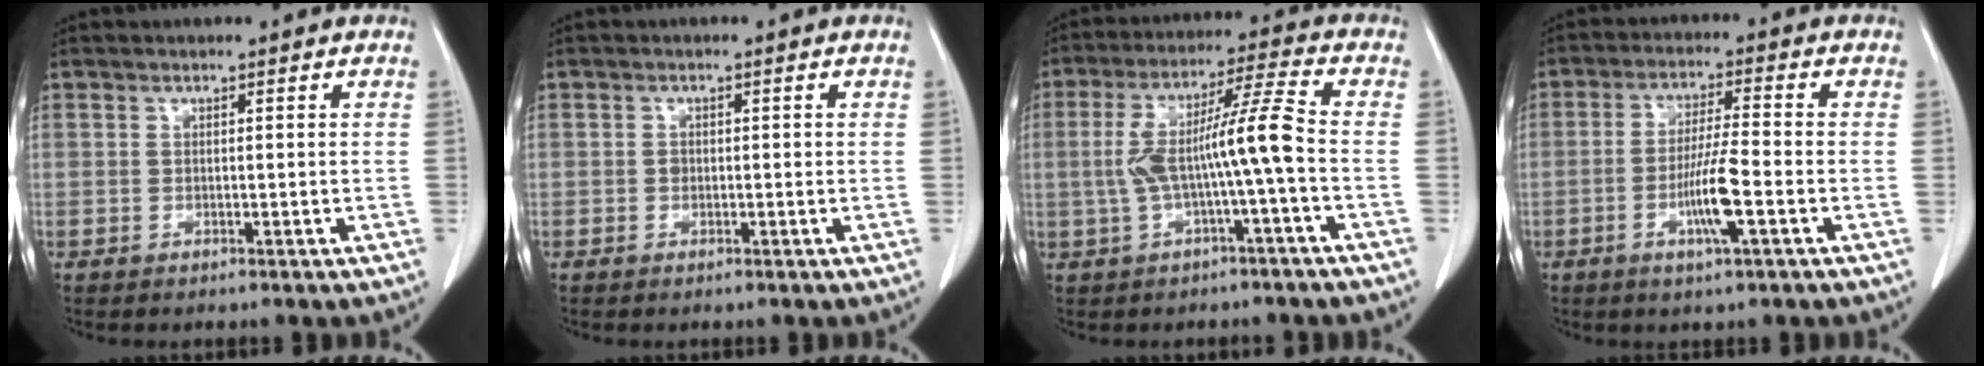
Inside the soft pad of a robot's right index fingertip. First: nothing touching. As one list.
[{"total": 0.9, "force": [-0.1, 0.8, 0.5], "torque": [-0.008, 0.002, -0.001]}, {"total": 9.8, "force": [-1.3, -0.3, 9.7], "torque": [-0.186, 0.029, -0.024]}, {"total": 7.3, "force": [-2.6, 0.1, 6.8], "torque": [-0.130, -0.006, -0.048]}]